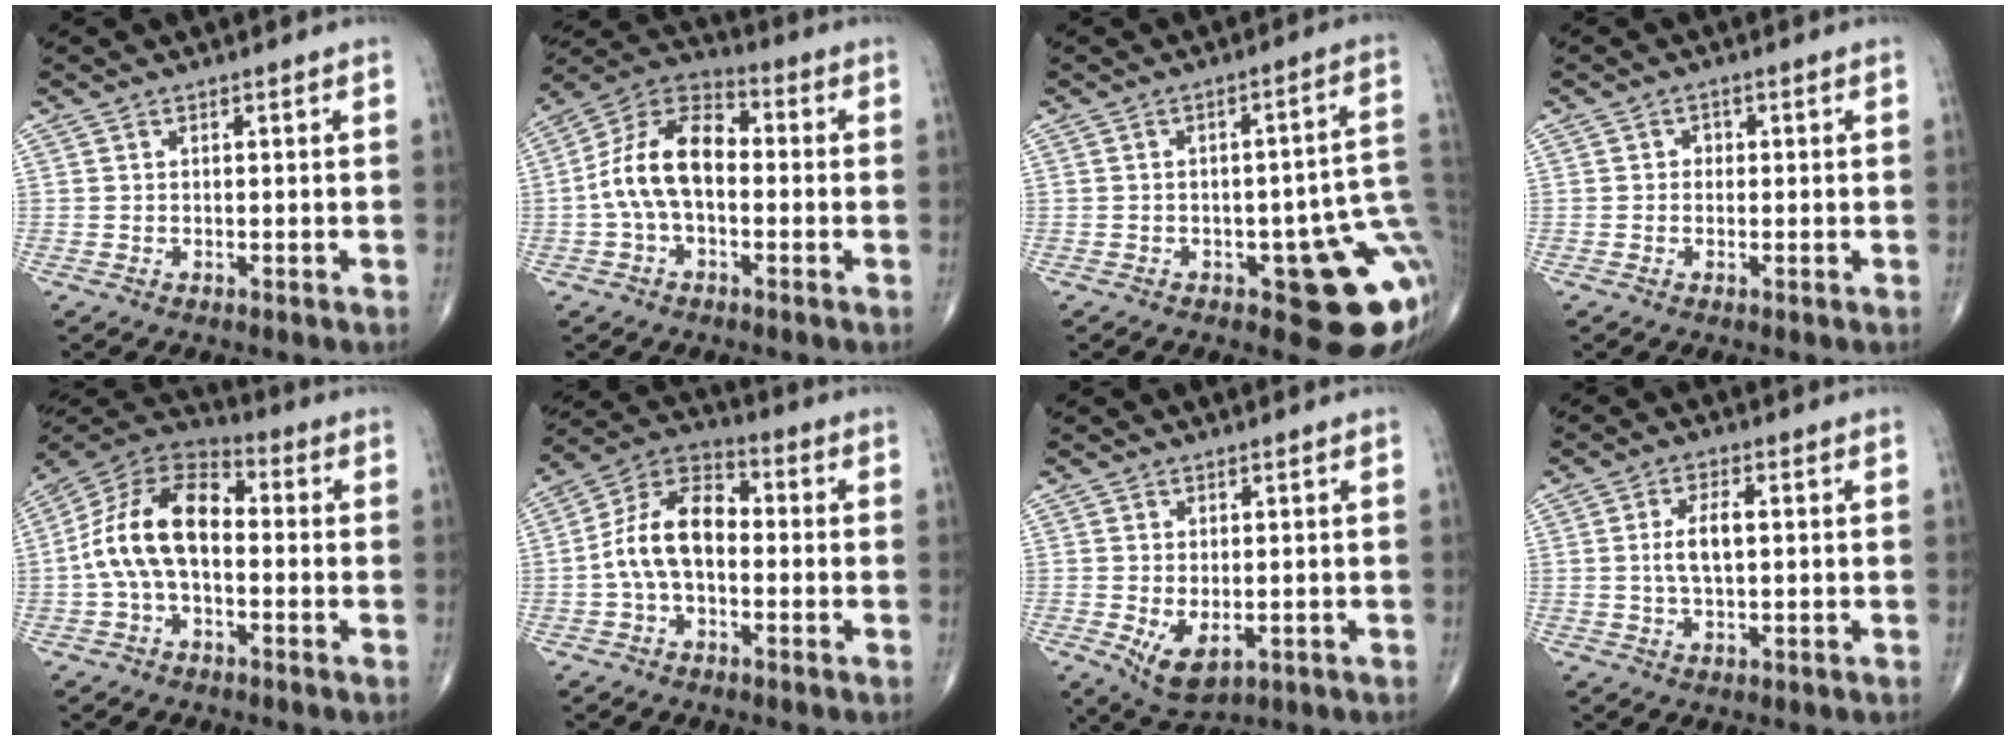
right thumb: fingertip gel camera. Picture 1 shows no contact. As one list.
[{"total": 13.3, "force": [-0.8, 7.8, 10.7], "torque": [-0.197, 0.040, -0.027]}, {"total": 14.8, "force": [-3.9, 5.5, 13.1], "torque": [-0.111, 0.023, -0.036]}, {"total": 1.2, "force": [0.0, 1.1, 0.5], "torque": [0.001, 0.004, -0.005]}, {"total": 14.6, "force": [-0.8, 8.5, 11.9], "torque": [-0.218, 0.042, -0.029]}, {"total": 12.0, "force": [-1.1, 7.2, 9.5], "torque": [-0.169, 0.040, -0.032]}, {"total": 5.6, "force": [-1.1, 3.1, 4.6], "torque": [-0.074, -0.010, -0.004]}, {"total": 5.2, "force": [0.5, 2.2, 4.7], "torque": [-0.096, 0.002, 0.007]}]